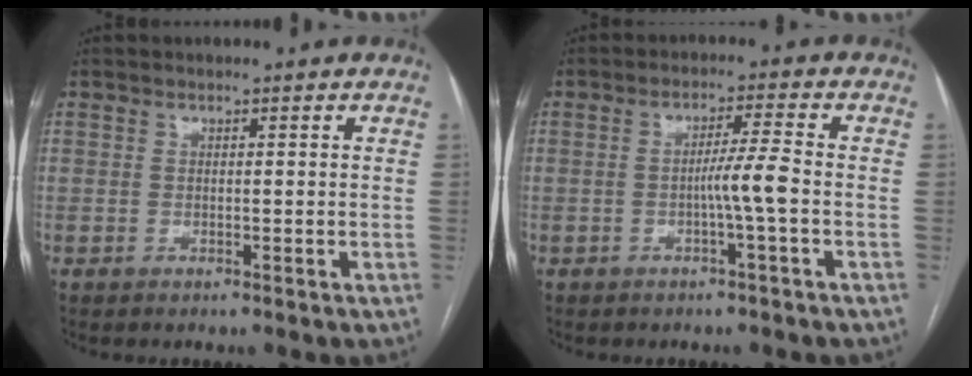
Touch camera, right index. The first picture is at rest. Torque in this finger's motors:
{"motor_torque": [0.99, -0.14, 0.38, 0.09]}